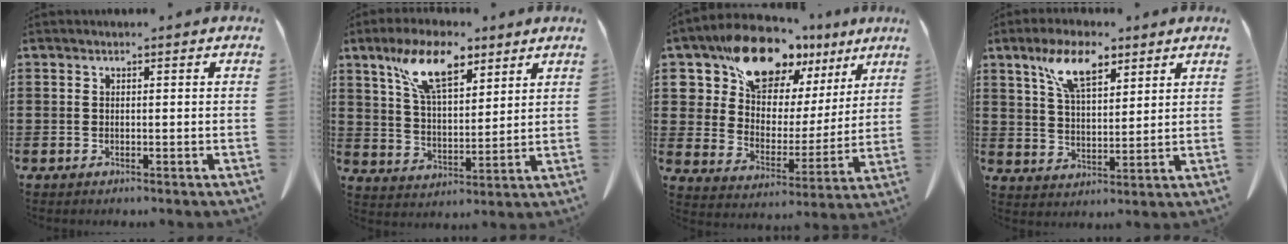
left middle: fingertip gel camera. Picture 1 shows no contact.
{"total": 11.0, "force": [7.2, 4.3, 7.1], "torque": [-0.149, -0.007, 0.131]}
{"total": 14.1, "force": [11.7, 6.3, 4.7], "torque": [-0.128, -0.068, 0.217]}
{"total": 9.2, "force": [5.9, 3.7, 6.1], "torque": [-0.128, 0.000, 0.105]}